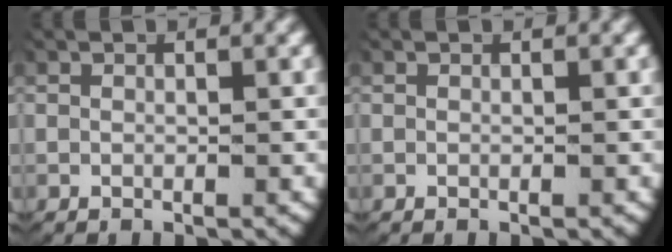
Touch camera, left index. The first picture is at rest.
{"total": 0.0}